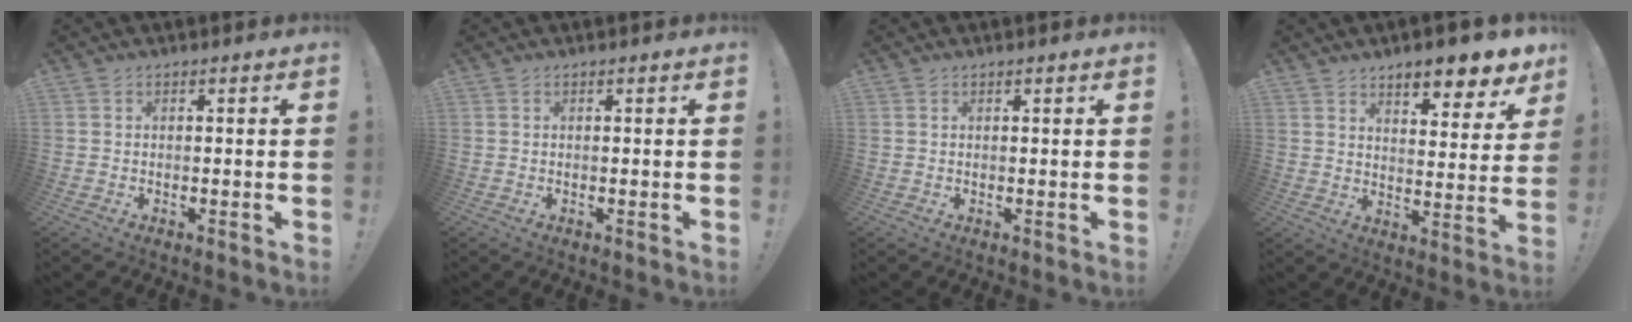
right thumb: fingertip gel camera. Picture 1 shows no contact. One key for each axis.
{"total": 0.0}
{"total": 0.6, "fx": 0.4, "fy": -0.2, "fz": 0.3, "tx": 0.001, "ty": -0.003, "tz": 0.006}
{"total": 9.5, "fx": 7.5, "fy": 2.3, "fz": 5.3, "tx": -0.061, "ty": -0.062, "tz": 0.126}